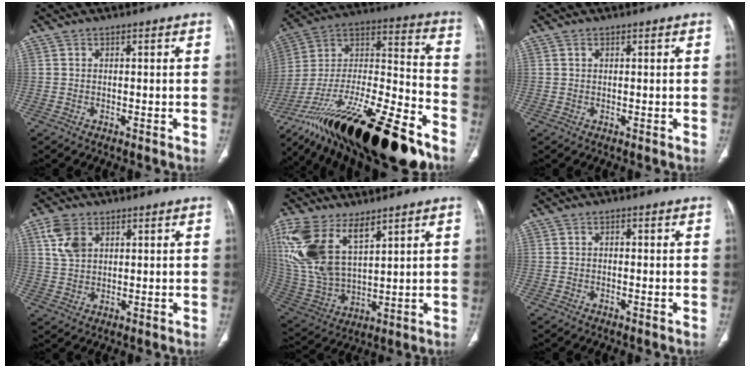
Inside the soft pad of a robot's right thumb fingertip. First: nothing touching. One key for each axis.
{"total": 36.7, "fx": -23.7, "fy": 11.1, "fz": 25.9, "tx": -0.428, "ty": 0.025, "tz": -0.403}
{"total": 0.7, "fx": 0.4, "fy": 0.5, "fz": 0.4, "tx": -0.006, "ty": 0.000, "tz": 0.007}
{"total": 6.5, "fx": 2.9, "fy": 4.3, "fz": 3.9, "tx": -0.069, "ty": -0.004, "tz": 0.064}
{"total": 18.6, "fx": 9.6, "fy": 9.4, "fz": 12.9, "tx": -0.275, "ty": -0.029, "tz": 0.207}
{"total": 0.8, "fx": -0.1, "fy": 0.7, "fz": 0.5, "tx": -0.005, "ty": 0.004, "tz": -0.004}